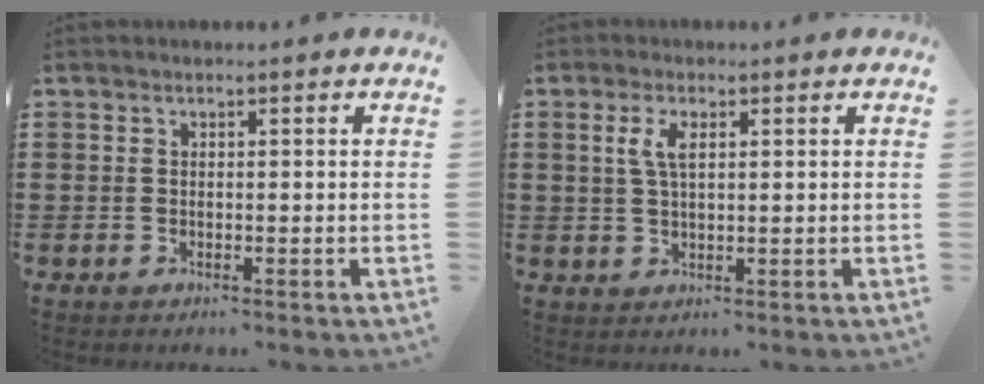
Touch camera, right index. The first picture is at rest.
{"total": 3.7, "force": [1.0, 1.4, 3.2], "torque": [-0.068, 0.009, 0.015]}